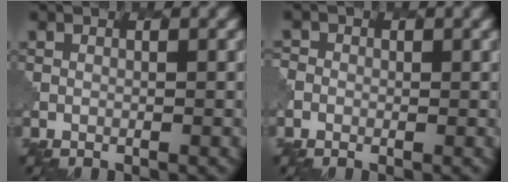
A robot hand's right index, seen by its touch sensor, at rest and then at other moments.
{"total": 1.1, "force": [-0.2, 1.1, 0.1], "torque": [0.008, 0.001, -0.004]}